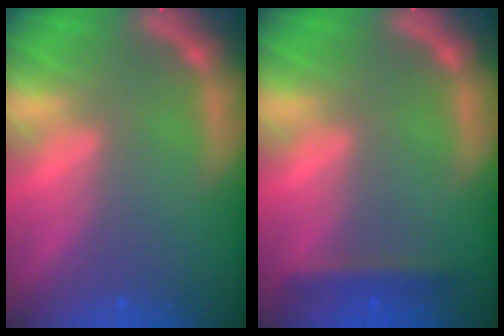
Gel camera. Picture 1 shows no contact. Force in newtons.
{"total": 1.9}